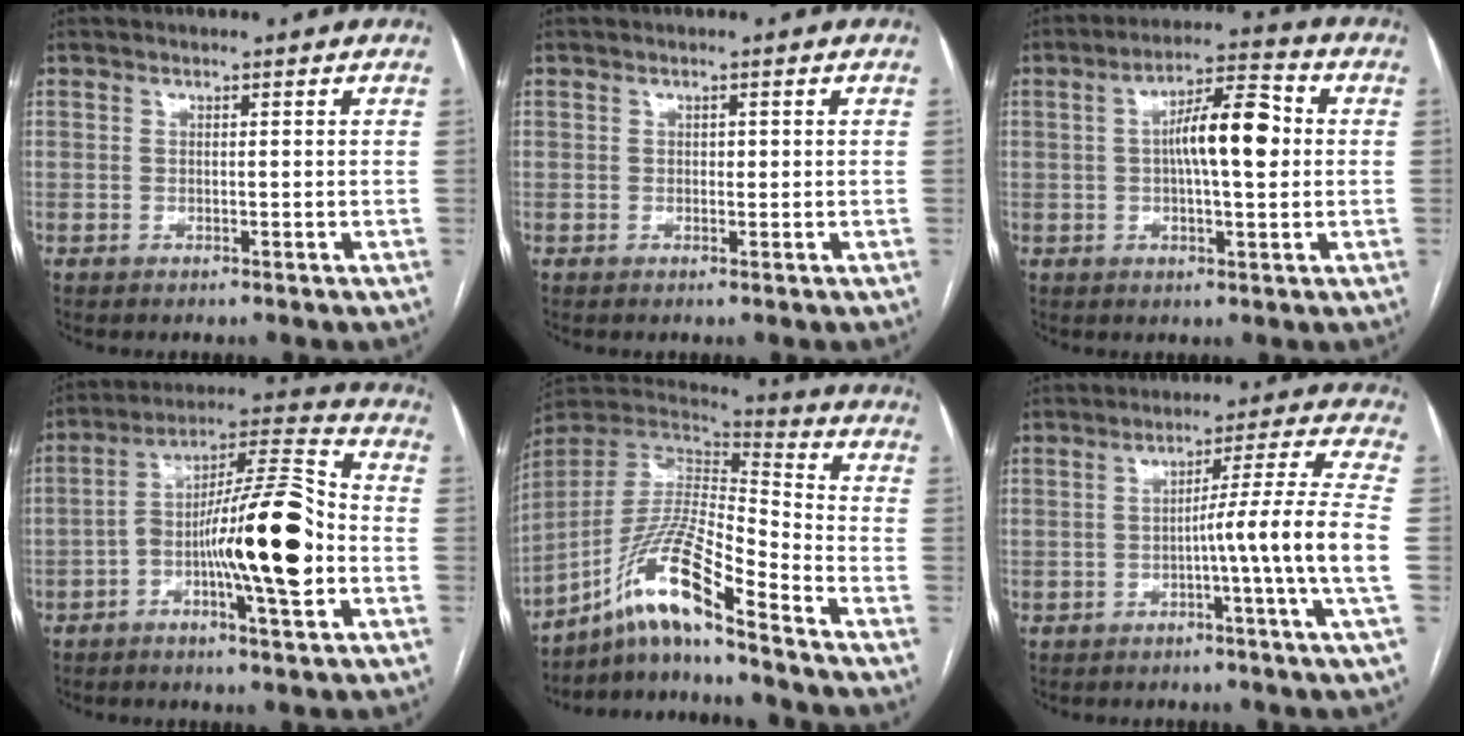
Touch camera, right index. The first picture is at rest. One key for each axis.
{"total": 0.6, "fx": 0.1, "fy": 0.4, "fz": 0.4, "tx": -0.004, "ty": 0.000, "tz": 0.001}
{"total": 10.0, "fx": 0.8, "fy": 2.3, "fz": 9.7, "tx": -0.167, "ty": 0.023, "tz": 0.010}
{"total": 16.0, "fx": -3.7, "fy": 2.1, "fz": 15.4, "tx": -0.261, "ty": 0.017, "tz": -0.057}
{"total": 14.8, "fx": -10.7, "fy": 0.4, "fz": 10.3, "tx": -0.200, "ty": 0.008, "tz": -0.197}
{"total": 10.4, "fx": -2.5, "fy": -2.7, "fz": 9.7, "tx": -0.141, "ty": 0.002, "tz": -0.041}